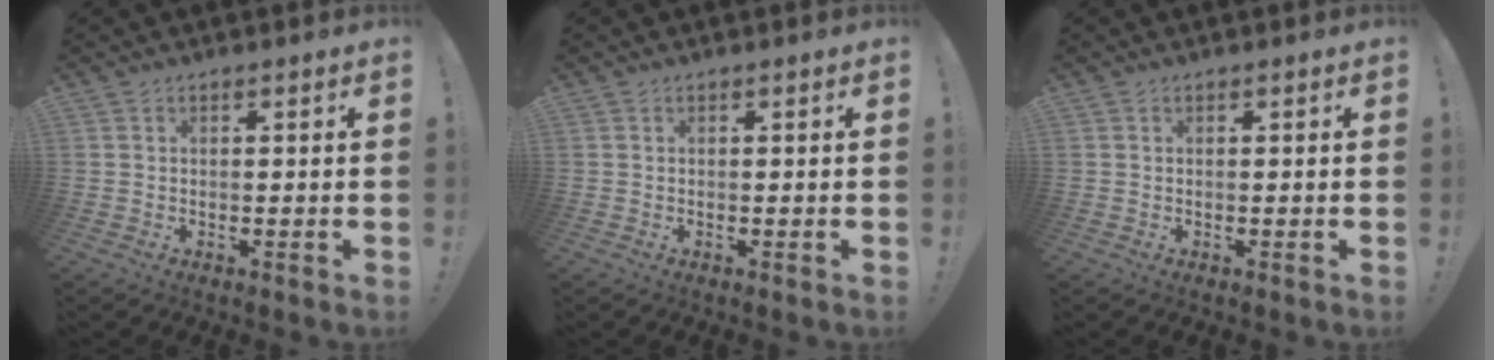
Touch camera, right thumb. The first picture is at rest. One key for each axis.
{"total": 0.0}
{"total": 0.0}